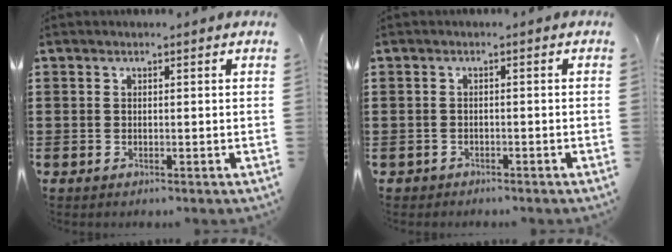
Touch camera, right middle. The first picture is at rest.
{"total": 0.8, "force": [-0.7, 0.3, -0.1], "torque": [0.000, 0.003, -0.018]}